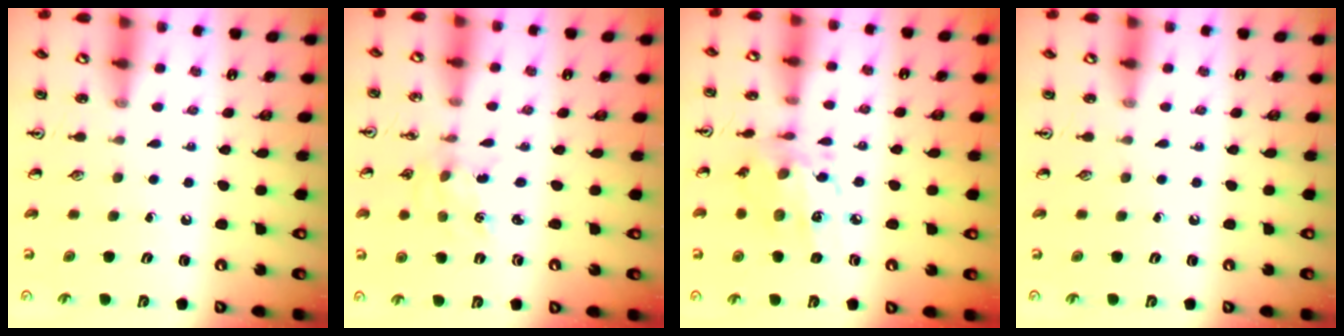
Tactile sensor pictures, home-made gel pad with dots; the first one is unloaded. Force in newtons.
{"total": 2.3, "press": 2.3, "slide": 0.3}
{"total": 9.7, "press": 9.7, "slide": 0.5}
{"total": 0.0}